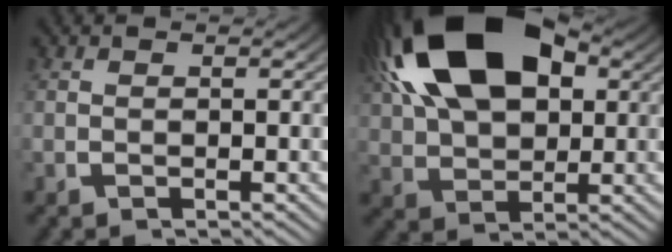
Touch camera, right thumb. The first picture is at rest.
{"total": 14.0, "force": [4.1, 8.5, 10.3], "torque": [-0.210, -0.007, 0.080]}